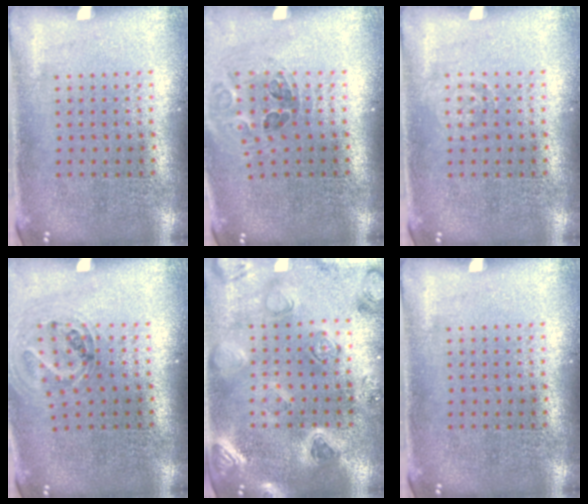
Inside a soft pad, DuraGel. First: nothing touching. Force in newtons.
{"total": 1.0, "press": 1.0, "slide": 0.3}
{"total": 0.7, "press": 0.7, "slide": 0.2}
{"total": 1.1, "press": 1.1, "slide": 0.2}
{"total": 2.3, "press": 2.3, "slide": 0.3}
{"total": 0.0}